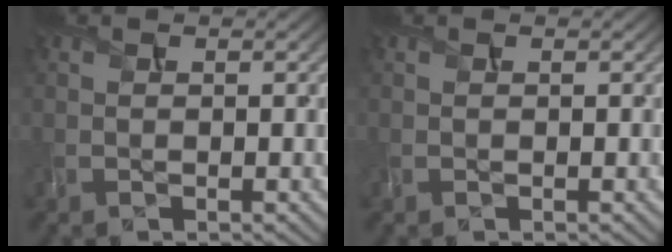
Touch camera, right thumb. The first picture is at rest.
{"total": 0.0}